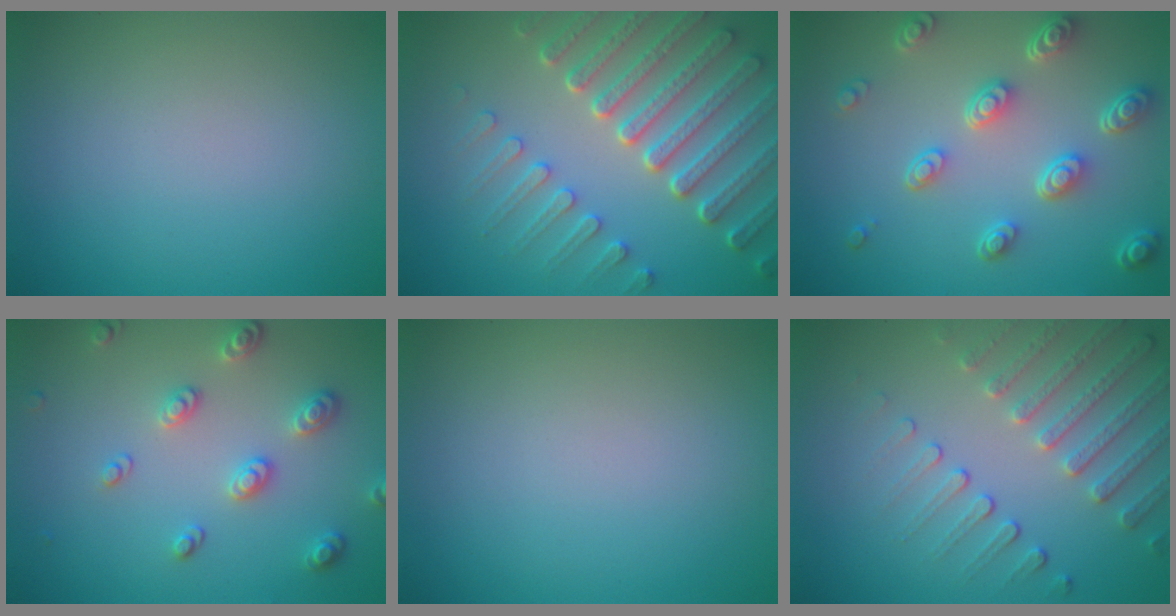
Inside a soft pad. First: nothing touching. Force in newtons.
{"total": 7.5, "press": 5.8, "slide": 4.7}
{"total": 5.2, "press": 3.9, "slide": 3.5}
{"total": 2.9, "press": 2.7, "slide": 1.0}
{"total": 0.0}
{"total": 4.0, "press": 3.3, "slide": 2.3}